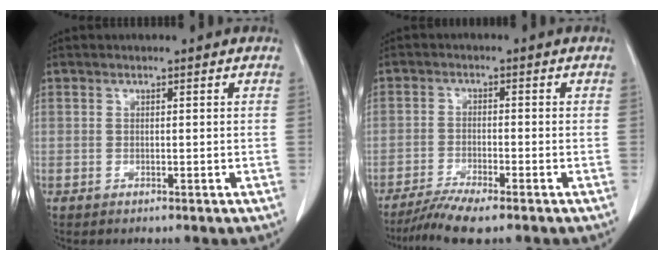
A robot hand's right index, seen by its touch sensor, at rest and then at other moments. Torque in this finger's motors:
{"motor_torque": [0.34, -0.32, 0.14, 0.04]}